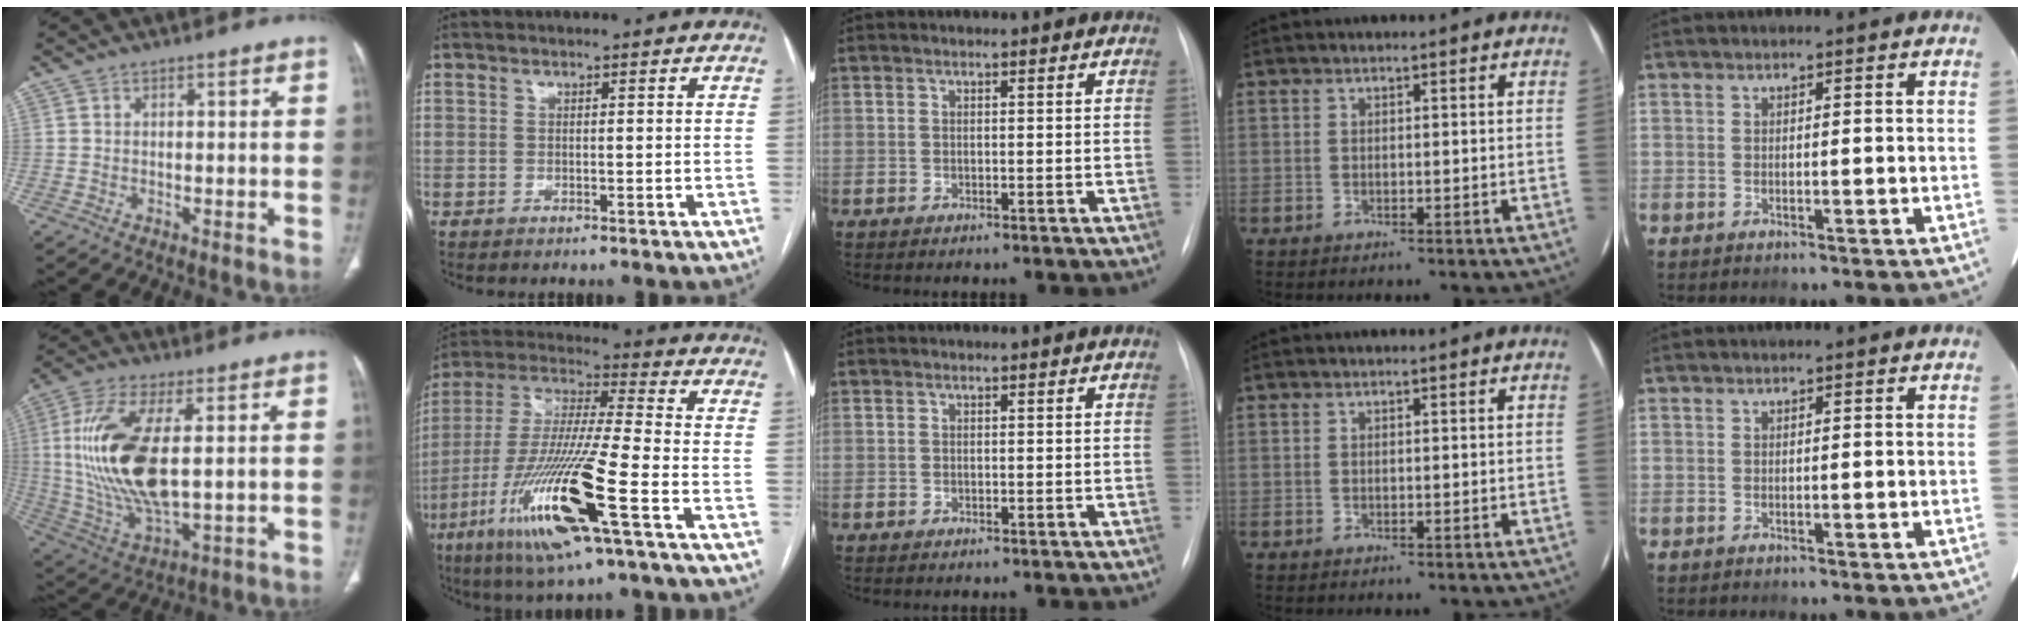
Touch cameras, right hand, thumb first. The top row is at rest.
{"thumb": {"total": 18.9, "force": [2.1, 7.9, 17.1], "torque": [-0.362, -0.016, 0.049]}, "index": {"total": 19.5, "force": [-8.5, 0.7, 17.5], "torque": [-0.385, -0.037, -0.161]}}